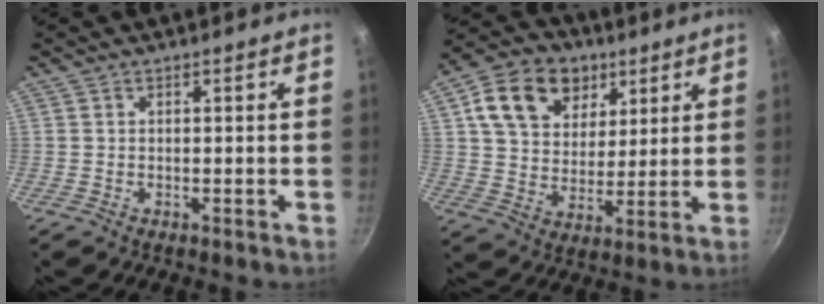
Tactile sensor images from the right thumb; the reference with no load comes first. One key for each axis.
{"total": 16.3, "fx": 7.0, "fy": 12.1, "fz": 8.5, "tx": -0.122, "ty": -0.011, "tz": 0.114}